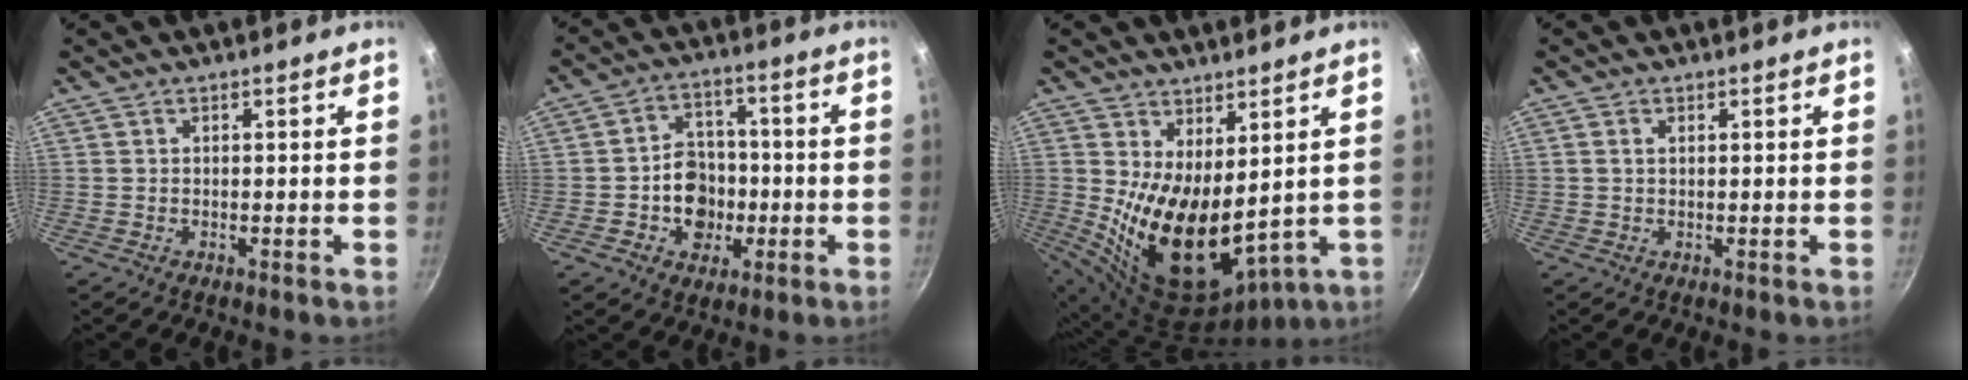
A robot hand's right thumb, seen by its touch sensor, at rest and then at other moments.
{"total": 10.0, "force": [-2.0, 8.4, 5.0], "torque": [-0.039, 0.023, -0.034]}
{"total": 17.0, "force": [1.9, 9.4, 14.1], "torque": [-0.222, -0.048, 0.060]}
{"total": 1.3, "force": [0.4, 0.8, 0.9], "torque": [-0.016, 0.003, 0.006]}